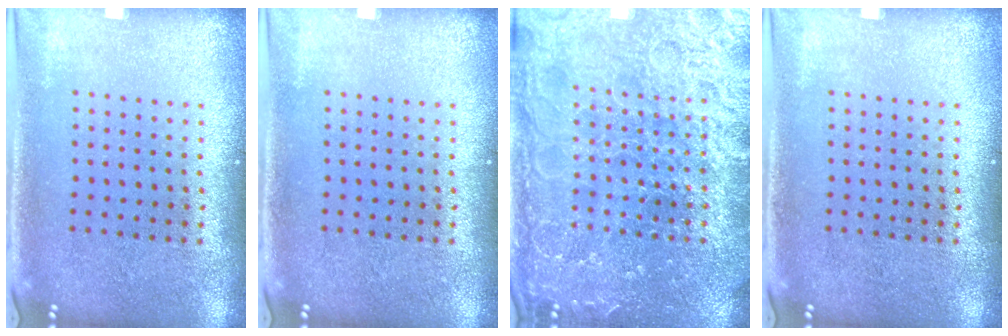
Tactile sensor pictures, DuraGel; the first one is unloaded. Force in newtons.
{"total": 0.0}
{"total": 6.9, "press": 6.9, "slide": 0.9}
{"total": 0.0}